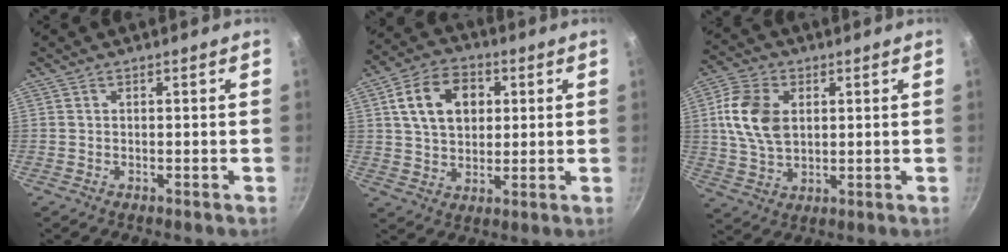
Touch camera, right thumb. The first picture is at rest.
{"total": 12.5, "force": [3.3, 8.9, 8.2], "torque": [-0.116, 0.006, 0.050]}
{"total": 11.3, "force": [2.2, 7.6, 8.1], "torque": [-0.141, -0.001, 0.041]}